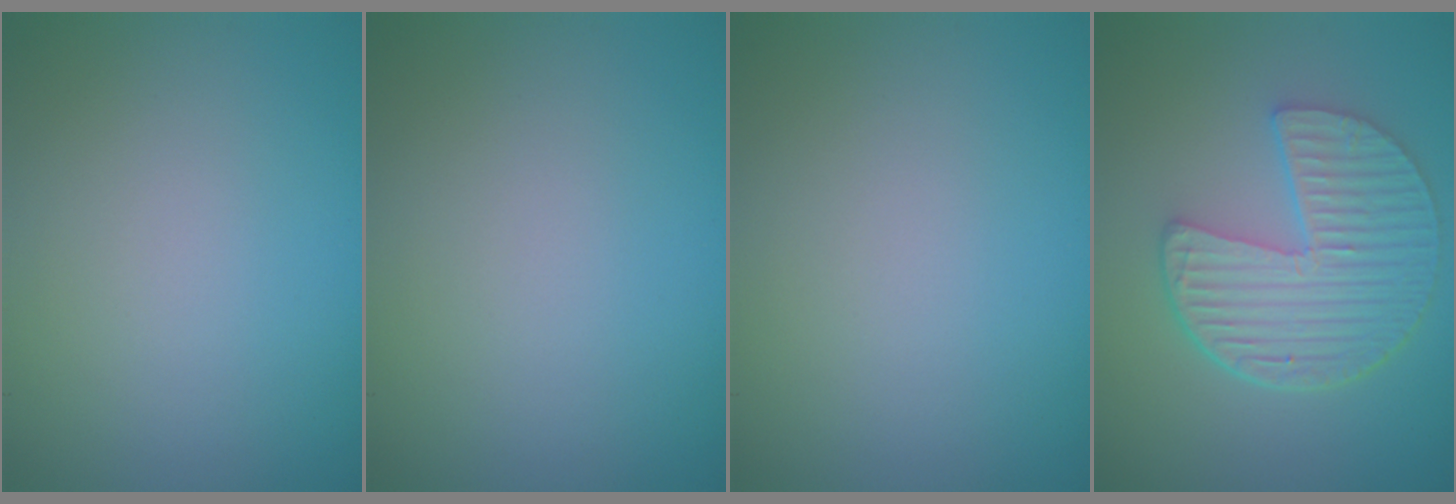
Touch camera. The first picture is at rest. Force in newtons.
{"total": 0.0}
{"total": 0.0}
{"total": 6.6, "press": 4.8, "slide": 4.5}